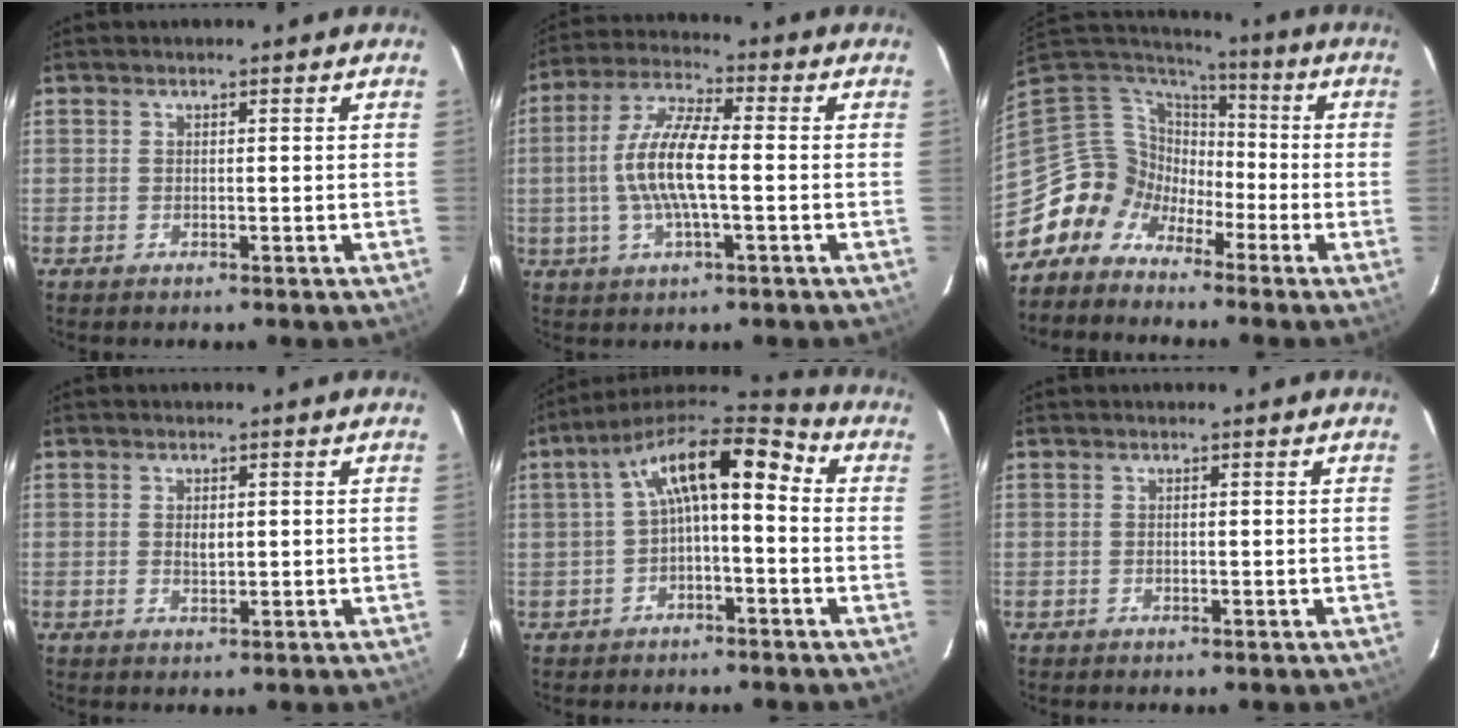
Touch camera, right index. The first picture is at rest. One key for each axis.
{"total": 11.1, "fx": -1.2, "fy": 2.8, "fz": 10.6, "tx": -0.218, "ty": 0.007, "tz": -0.026}
{"total": 9.2, "fx": -5.3, "fy": 7.5, "fz": 0.8, "tx": -0.029, "ty": 0.041, "tz": -0.119}
{"total": 1.7, "fx": 0.2, "fy": 1.0, "fz": 1.3, "tx": -0.021, "ty": 0.001, "tz": 0.005}
{"total": 11.7, "fx": 0.2, "fy": 4.8, "fz": 10.7, "tx": -0.194, "ty": 0.035, "tz": -0.001}
{"total": 0.0}